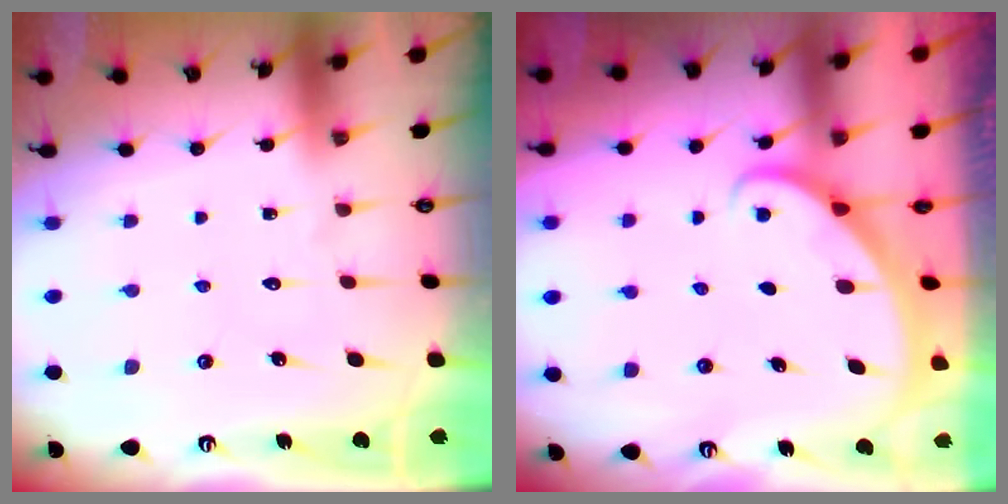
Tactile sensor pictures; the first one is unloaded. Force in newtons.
{"total": 1.9, "press": 1.9, "slide": 0.1}